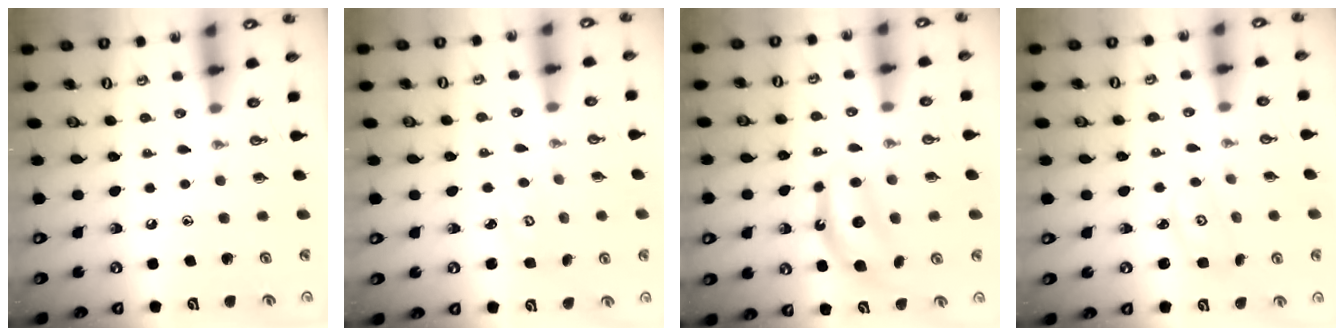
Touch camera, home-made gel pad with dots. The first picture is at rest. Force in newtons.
{"total": 2.5, "press": 2.5, "slide": 0.2}
{"total": 7.4, "press": 7.4, "slide": 0.2}
{"total": 2.8, "press": 2.8, "slide": 0.3}